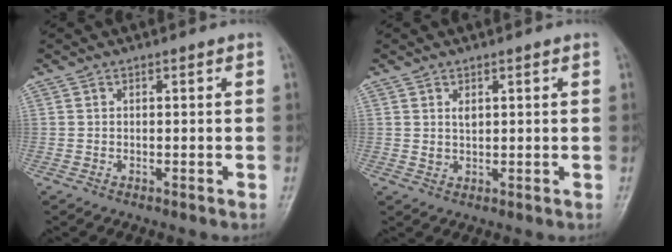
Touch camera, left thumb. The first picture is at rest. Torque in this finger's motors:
{"motor_torque": [0.24, -0.24, 0.21, -0.01, 0.00]}